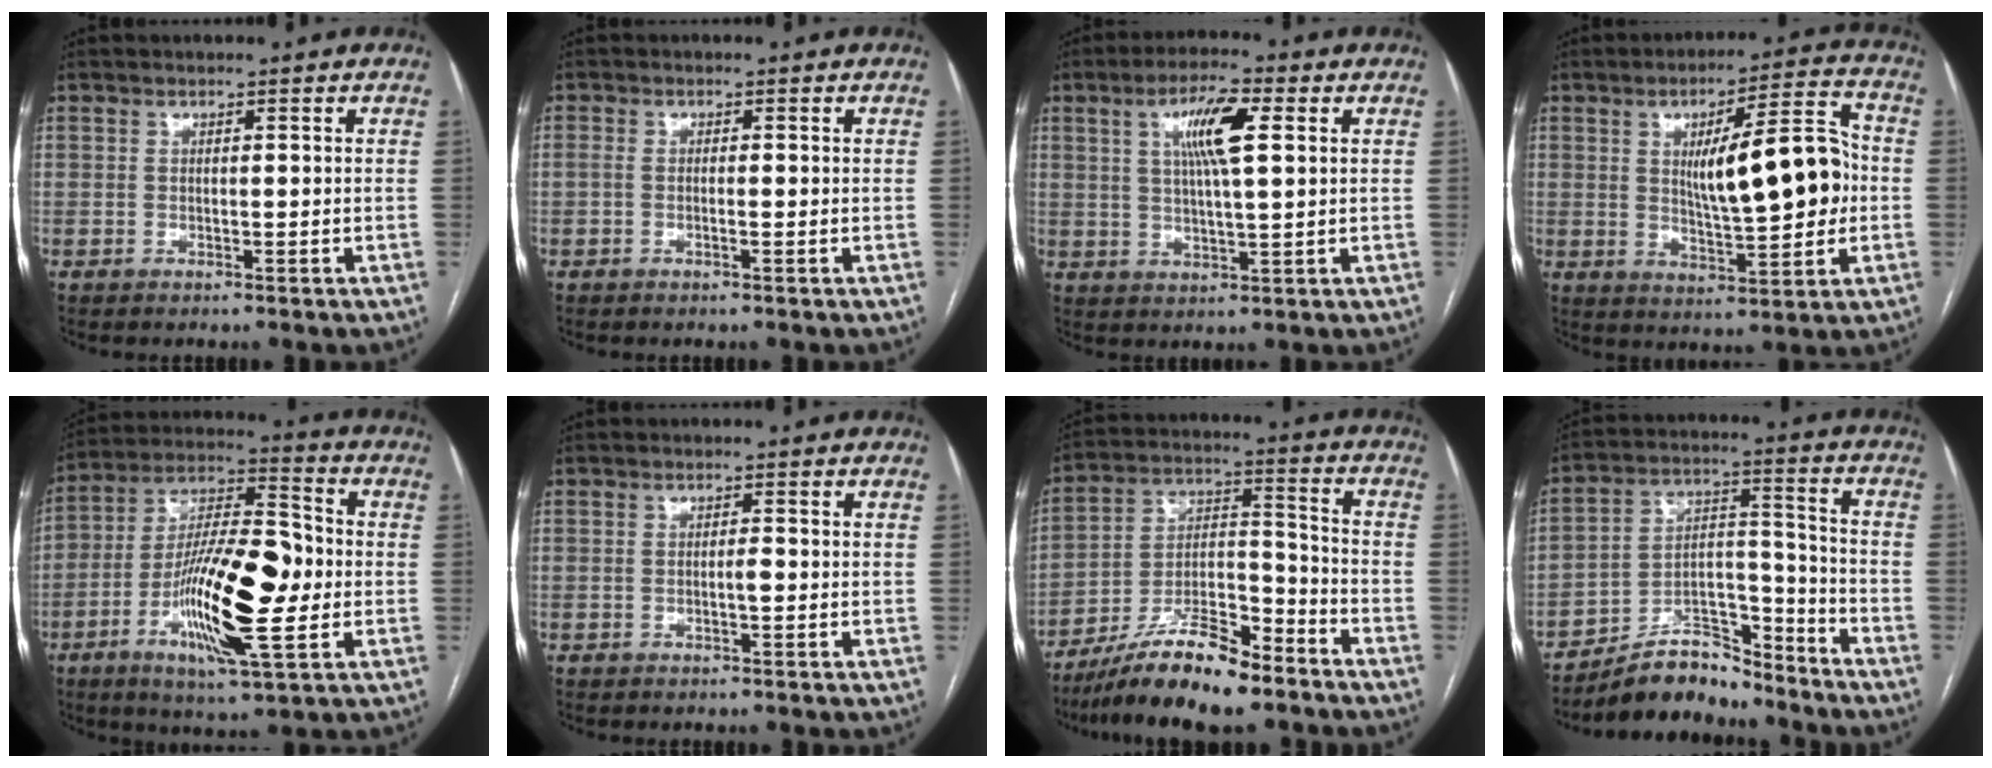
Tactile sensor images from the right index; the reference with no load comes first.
{"total": 1.3, "force": [-0.4, 0.4, 1.2], "torque": [-0.026, 0.005, -0.005]}
{"total": 8.5, "force": [2.8, 1.2, 7.9], "torque": [-0.146, 0.010, 0.049]}
{"total": 14.1, "force": [0.7, 3.2, 13.7], "torque": [-0.206, 0.019, 0.016]}
{"total": 18.9, "force": [-3.8, 4.4, 17.9], "torque": [-0.336, 0.006, -0.066]}
{"total": 1.0, "force": [-0.3, 0.1, 0.9], "torque": [-0.016, 0.001, -0.005]}
{"total": 15.1, "force": [-11.6, 3.1, 9.1], "torque": [-0.167, 0.008, -0.202]}
{"total": 11.1, "force": [-10.2, 3.5, 2.8], "torque": [-0.042, 0.042, -0.178]}